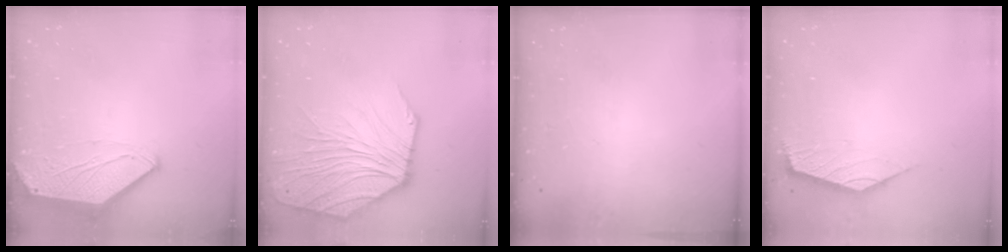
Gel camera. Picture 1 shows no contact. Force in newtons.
{"total": 10.2, "press": 10.1, "slide": 1.5}
{"total": 0.0}
{"total": 2.4, "press": 2.3, "slide": 0.6}